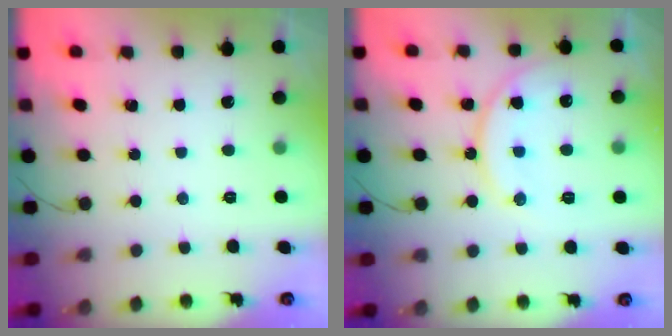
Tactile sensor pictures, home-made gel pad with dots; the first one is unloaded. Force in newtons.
{"total": 12.9, "press": 12.9, "slide": 0.8}